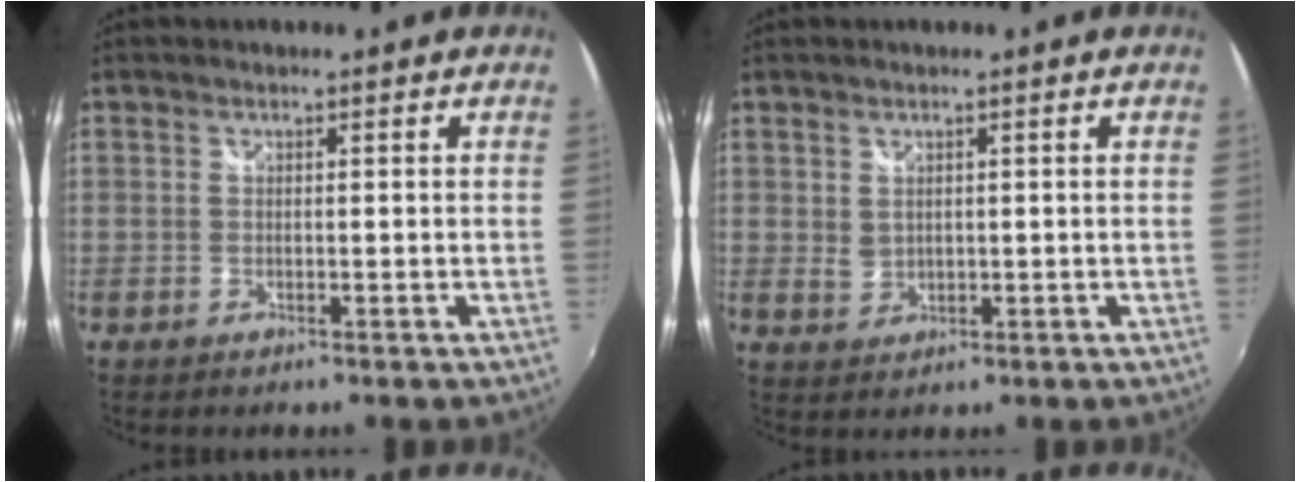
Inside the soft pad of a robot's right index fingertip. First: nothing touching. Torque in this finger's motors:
{"motor_torque": [0.22, 0.05, 0.00, 0.02]}